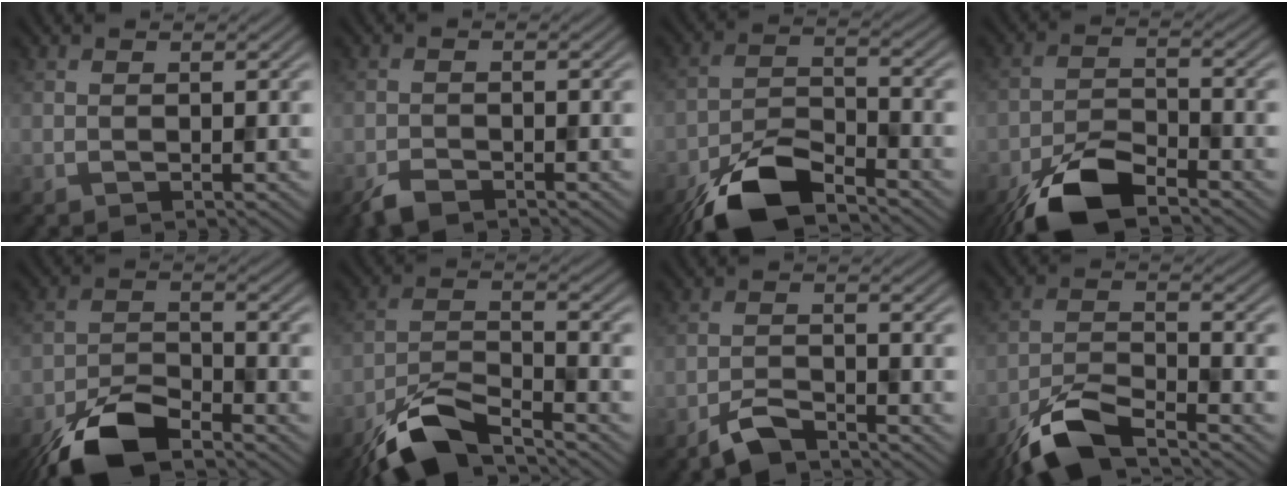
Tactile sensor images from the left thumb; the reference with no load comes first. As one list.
[{"total": 2.5, "force": [-2.0, 0.9, 1.1], "torque": [-0.023, -0.004, -0.043]}, {"total": 9.9, "force": [-7.2, 3.4, 5.9], "torque": [-0.105, -0.006, -0.150]}, {"total": 9.0, "force": [-6.4, 3.2, 5.5], "torque": [-0.101, -0.007, -0.132]}, {"total": 9.0, "force": [-6.6, 3.3, 5.2], "torque": [-0.094, -0.008, -0.137]}, {"total": 9.1, "force": [-6.8, 2.5, 5.4], "torque": [-0.103, -0.006, -0.141]}, {"total": 3.5, "force": [-2.9, 0.9, 1.8], "torque": [-0.037, 0.000, -0.065]}, {"total": 8.1, "force": [-6.0, 2.1, 5.0], "torque": [-0.099, -0.007, -0.127]}]